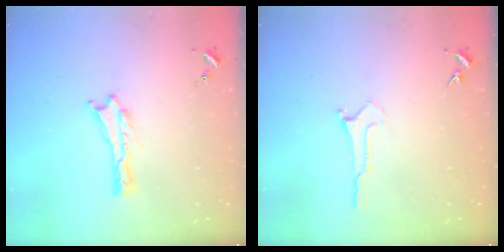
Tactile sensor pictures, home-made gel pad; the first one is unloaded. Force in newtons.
{"total": 0.0}